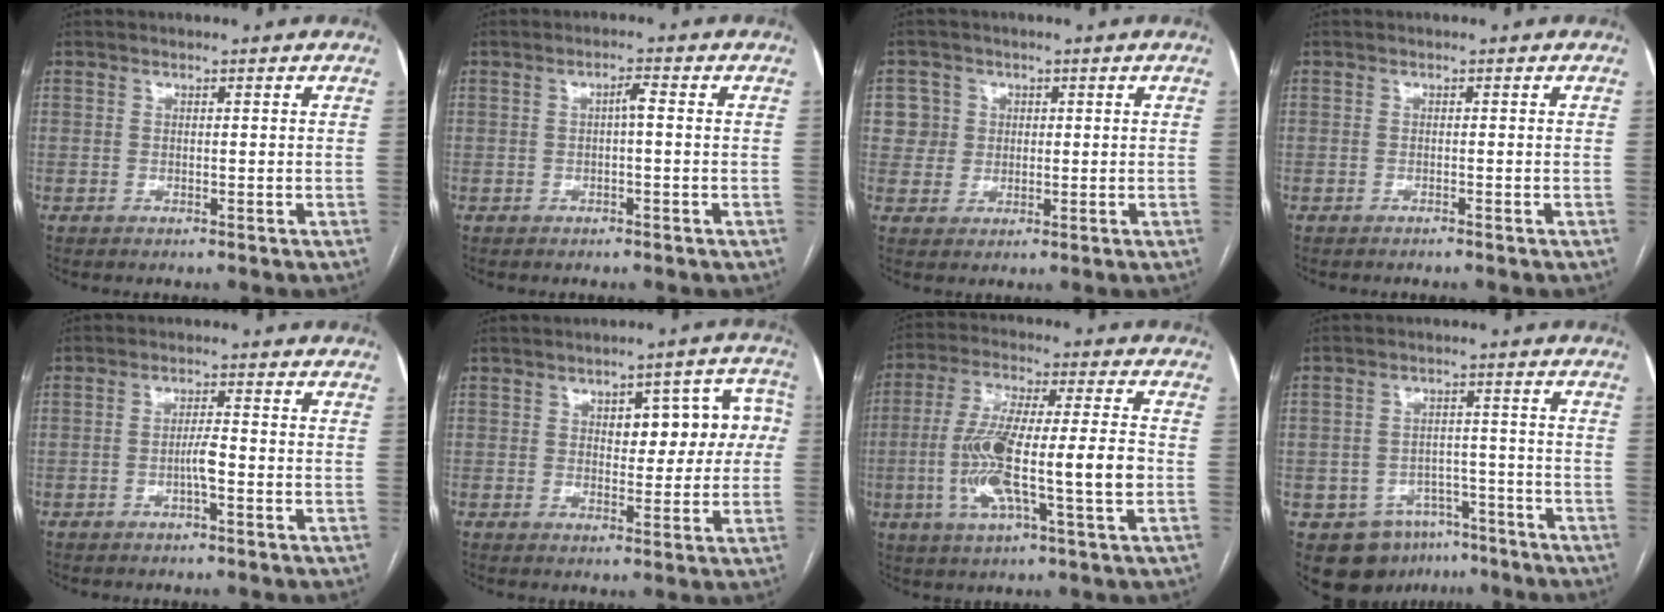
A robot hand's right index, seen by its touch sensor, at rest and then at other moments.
{"total": 1.8, "force": [0.0, 0.2, 1.8], "torque": [-0.029, 0.005, 0.000]}
{"total": 4.3, "force": [1.1, 4.1, -0.1], "torque": [0.018, 0.009, 0.021]}
{"total": 0.7, "force": [-0.7, -0.2, 0.3], "torque": [-0.007, 0.001, -0.012]}
{"total": 2.7, "force": [-1.0, 0.3, 2.5], "torque": [-0.044, 0.002, -0.019]}
{"total": 9.1, "force": [1.5, 4.4, 7.8], "torque": [-0.079, 0.037, 0.023]}
{"total": 15.5, "force": [-2.8, 1.3, 15.2], "torque": [-0.288, 0.005, -0.051]}
{"total": 9.3, "force": [-5.9, 6.7, 2.6], "torque": [-0.034, 0.020, -0.080]}